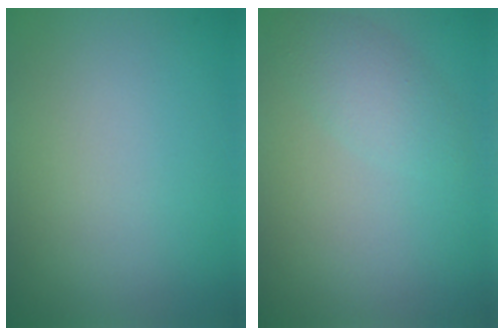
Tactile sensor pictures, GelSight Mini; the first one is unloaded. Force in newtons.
{"total": 2.4, "press": 2.4, "slide": 0.2}